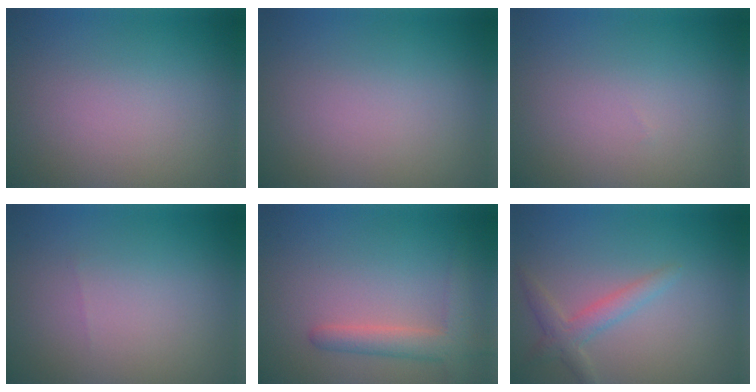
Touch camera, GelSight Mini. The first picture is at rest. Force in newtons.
{"total": 0.0}
{"total": 0.0}
{"total": 0.0}
{"total": 2.9, "press": 2.9, "slide": 0.2}
{"total": 2.2, "press": 2.2, "slide": 0.1}